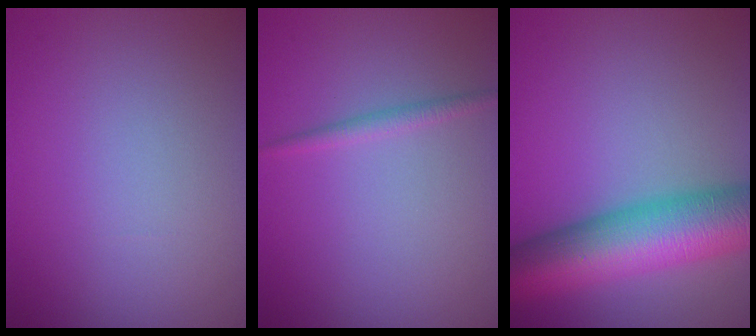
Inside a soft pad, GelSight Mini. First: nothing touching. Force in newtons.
{"total": 1.1, "press": 1.1, "slide": 0.0}
{"total": 11.0, "press": 11.0, "slide": 0.3}